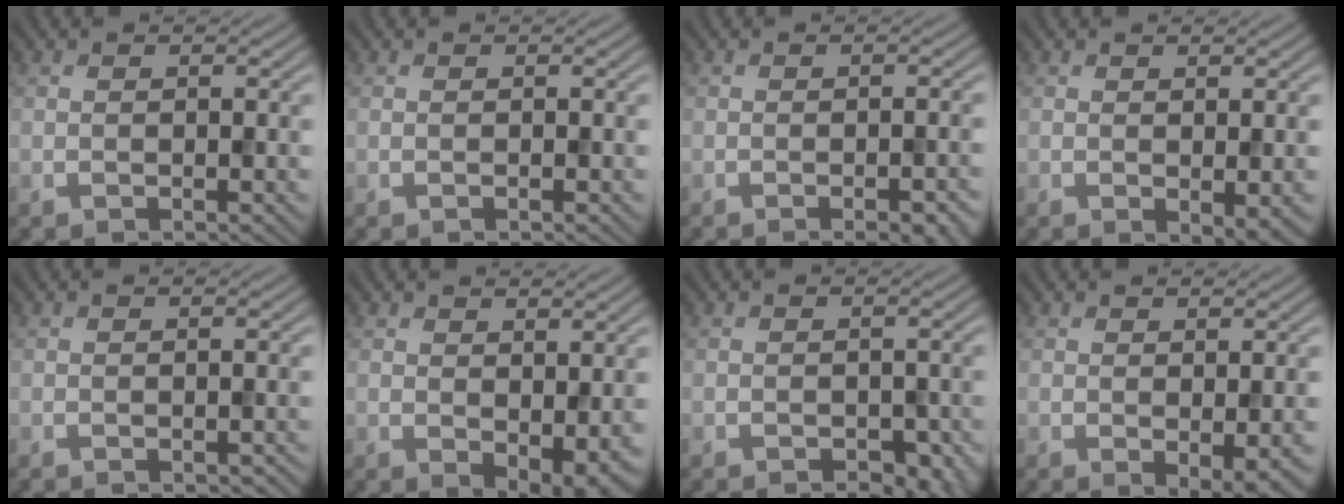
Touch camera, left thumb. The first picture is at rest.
{"total": 0.0}
{"total": 4.2, "force": [-2.4, 1.2, 3.2], "torque": [-0.033, 0.004, -0.021]}
{"total": 2.4, "force": [-0.4, 0.8, 2.2], "torque": [-0.035, -0.008, -0.004]}
{"total": 1.0, "force": [-0.7, 0.2, 0.7], "torque": [-0.008, 0.000, -0.006]}
{"total": 4.4, "force": [-0.5, 2.3, 3.7], "torque": [-0.054, -0.012, 0.002]}
{"total": 4.1, "force": [-2.8, 2.1, 2.2], "torque": [-0.034, -0.008, -0.025]}
{"total": 3.5, "force": [-0.8, 1.0, 3.3], "torque": [-0.051, -0.009, -0.007]}